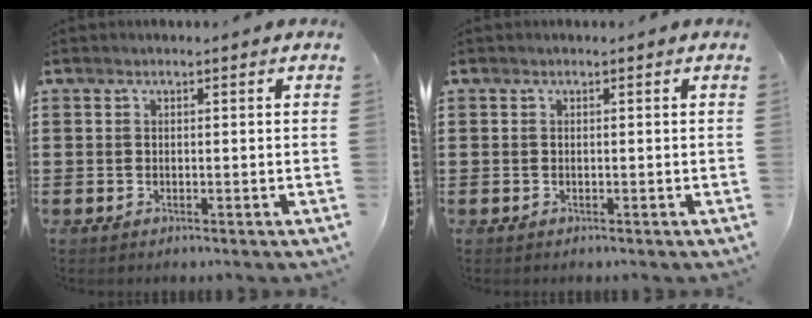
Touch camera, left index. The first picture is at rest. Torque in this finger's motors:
{"motor_torque": [0.00, 0.00, 0.00, 0.00]}